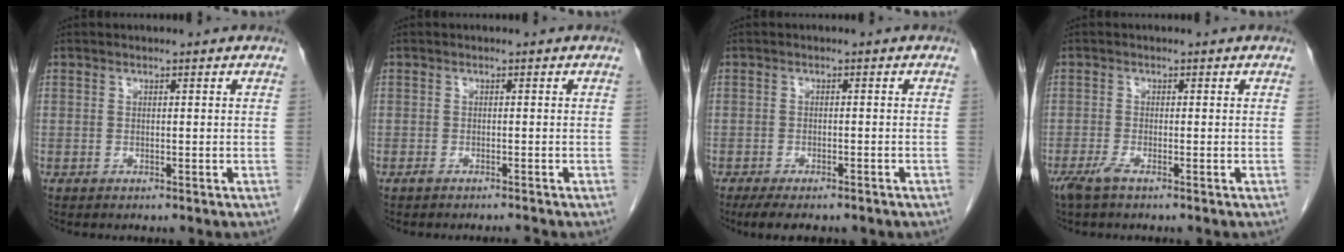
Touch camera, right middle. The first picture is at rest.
{"total": 1.3, "force": [-1.2, -0.2, 0.4], "torque": [-0.010, -0.003, -0.018]}
{"total": 7.2, "force": [-5.6, 2.2, 4.0], "torque": [-0.052, -0.010, -0.075]}
{"total": 2.2, "force": [-1.5, 0.1, 1.6], "torque": [-0.041, -0.007, -0.033]}